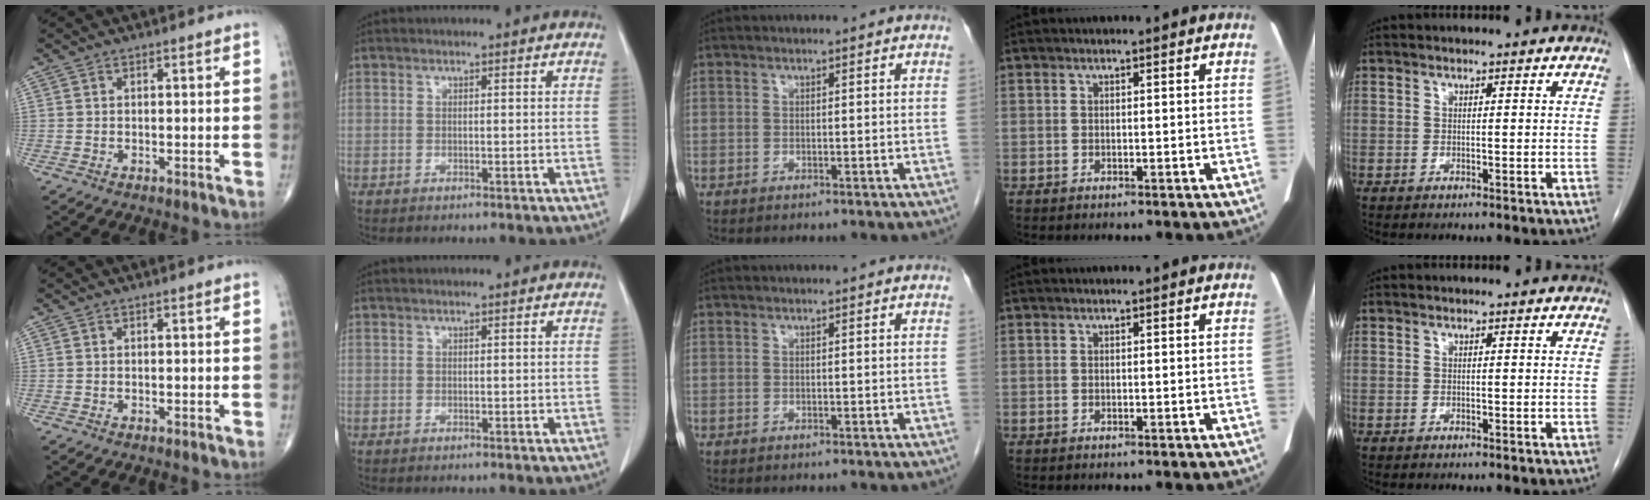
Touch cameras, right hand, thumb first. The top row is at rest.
{}